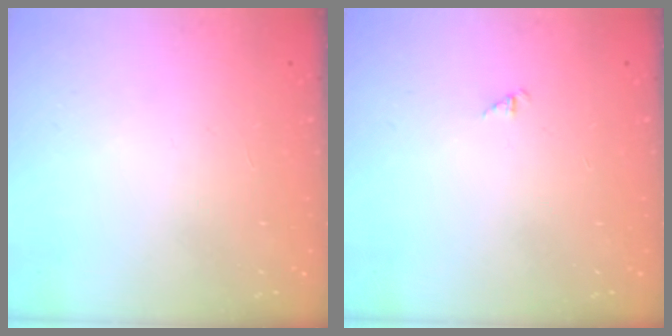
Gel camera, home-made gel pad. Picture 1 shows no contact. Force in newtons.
{"total": 1.3, "press": 1.2, "slide": 0.3}